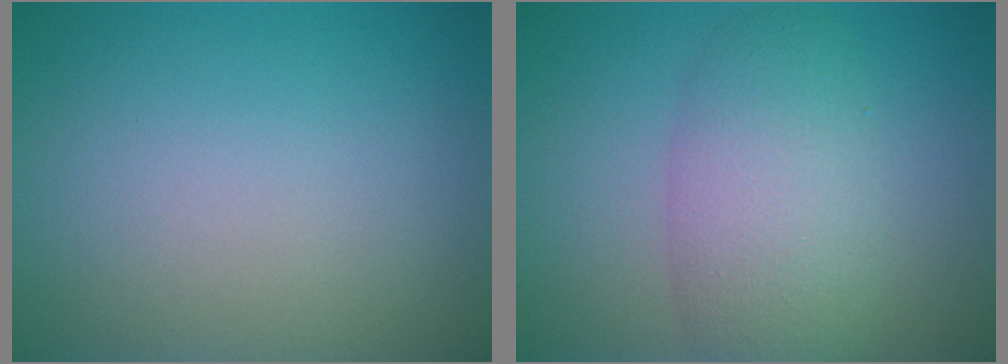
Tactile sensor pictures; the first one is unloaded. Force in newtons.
{"total": 5.4, "press": 5.4, "slide": 0.1}